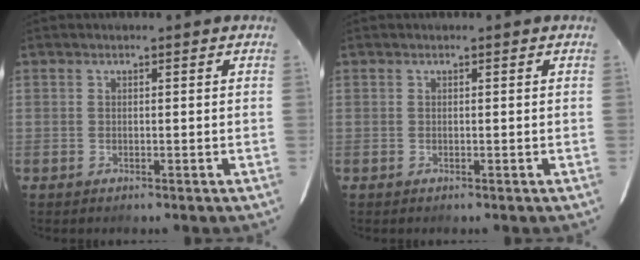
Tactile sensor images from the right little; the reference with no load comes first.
{"total": 0.0}